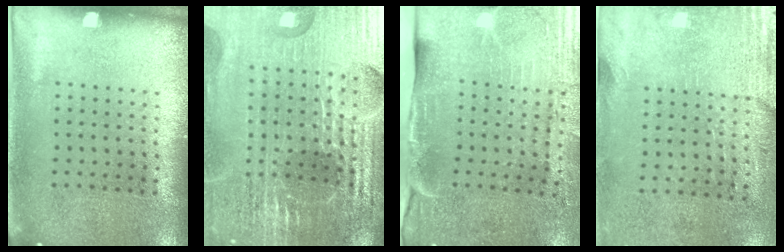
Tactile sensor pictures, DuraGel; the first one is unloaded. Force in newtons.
{"total": 6.2, "press": 5.5, "slide": 2.8}
{"total": 4.6, "press": 3.8, "slide": 2.6}
{"total": 2.8, "press": 2.5, "slide": 1.4}